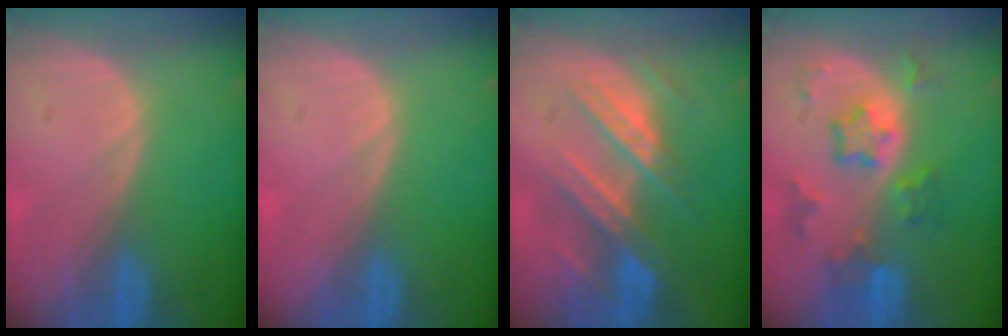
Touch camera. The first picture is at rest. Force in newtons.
{"total": 0.0}
{"total": 9.0, "press": 7.8, "slide": 4.4}
{"total": 7.4, "press": 6.6, "slide": 3.3}